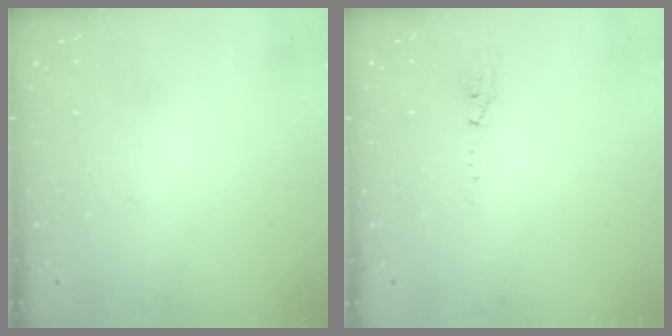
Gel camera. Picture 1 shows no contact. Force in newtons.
{"total": 5.0, "press": 3.7, "slide": 3.3}